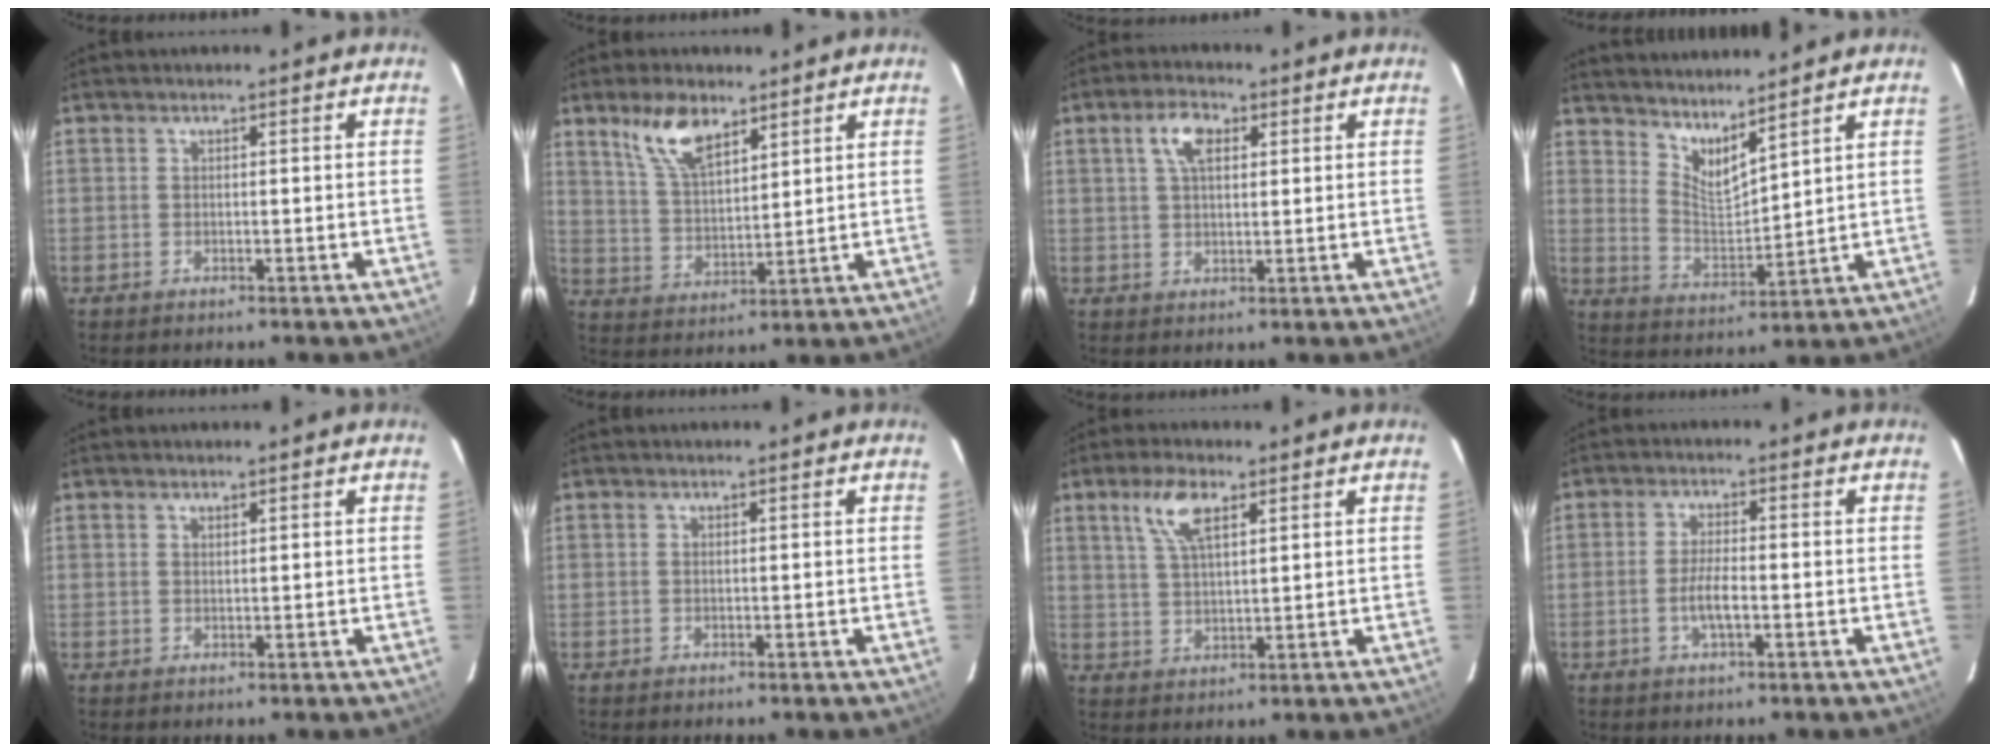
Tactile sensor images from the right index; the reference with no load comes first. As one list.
[{"total": 9.4, "force": [6.2, 3.9, 5.8], "torque": [-0.111, 0.010, 0.128]}, {"total": 5.3, "force": [2.1, 2.8, 4.1], "torque": [-0.075, 0.013, 0.038]}, {"total": 7.7, "force": [6.6, 1.3, 3.7], "torque": [-0.060, -0.012, 0.125]}, {"total": 0.7, "force": [0.6, 0.2, 0.1], "torque": [-0.003, 0.000, 0.012]}, {"total": 0.0}, {"total": 6.8, "force": [3.6, 2.5, 5.1], "torque": [-0.102, 0.010, 0.073]}, {"total": 4.0, "force": [-1.3, 1.0, 3.7], "torque": [-0.073, -0.003, -0.024]}]